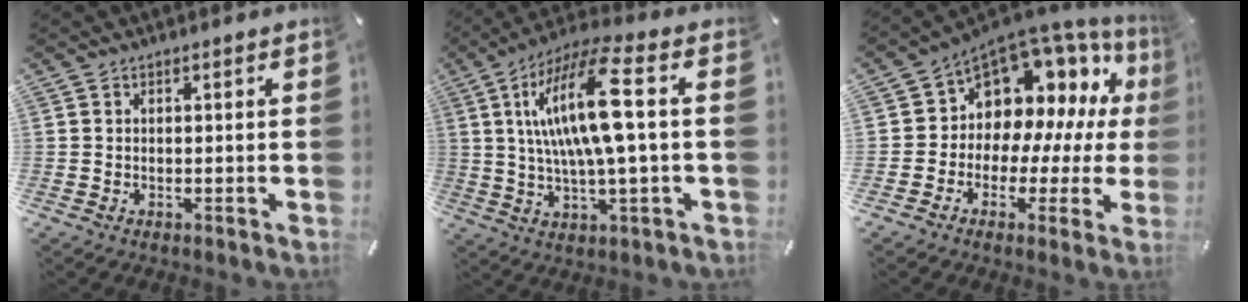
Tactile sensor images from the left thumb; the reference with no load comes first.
{"total": 17.2, "force": [3.1, 3.9, 16.4], "torque": [-0.336, -0.001, 0.038]}
{"total": 9.9, "force": [4.3, 8.2, 3.5], "torque": [-0.062, -0.062, 0.081]}